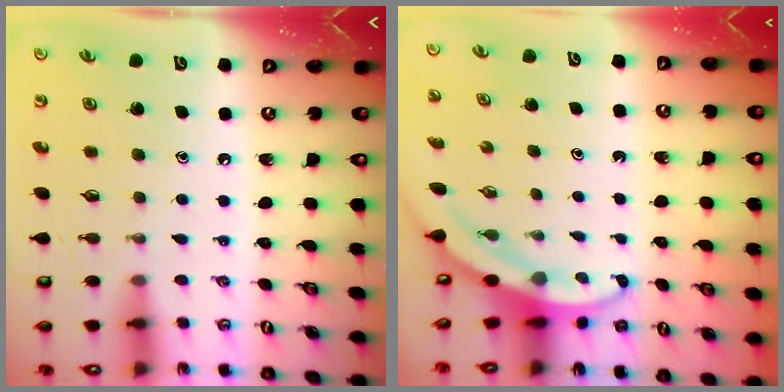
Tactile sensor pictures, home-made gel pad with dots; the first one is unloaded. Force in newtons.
{"total": 3.5, "press": 3.5, "slide": 0.2}